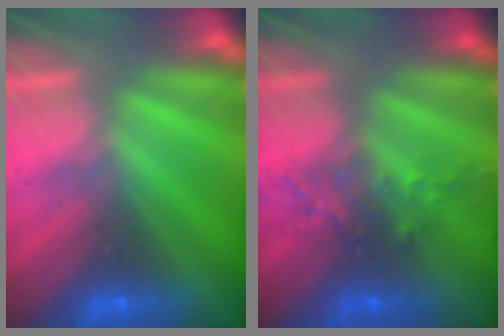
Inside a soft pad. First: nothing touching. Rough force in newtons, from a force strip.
{"total": 2.4}